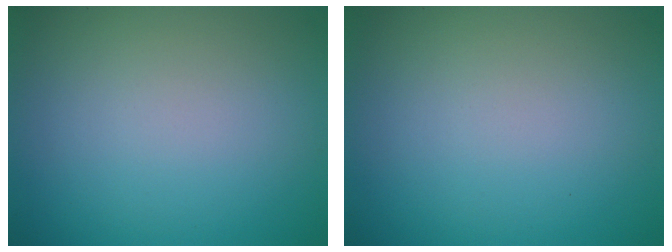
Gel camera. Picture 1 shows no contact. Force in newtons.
{"total": 0.0}